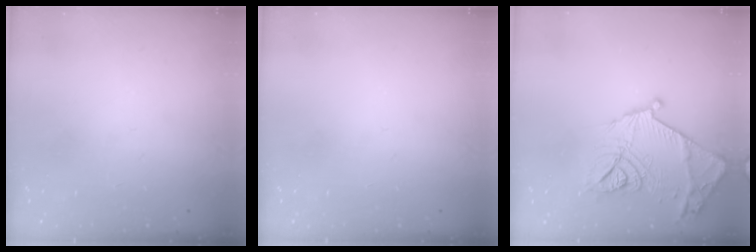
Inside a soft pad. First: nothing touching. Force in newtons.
{"total": 0.0}
{"total": 19.0, "press": 19.0, "slide": 0.7}